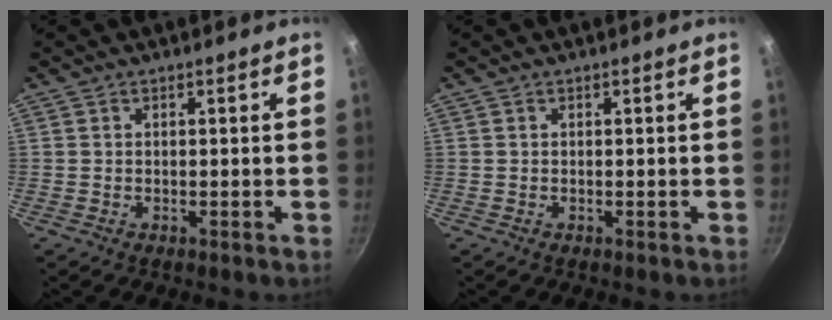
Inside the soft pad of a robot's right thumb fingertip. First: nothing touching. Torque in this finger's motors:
{"motor_torque": [0.00, 0.00, 0.00, 0.00, 0.01]}